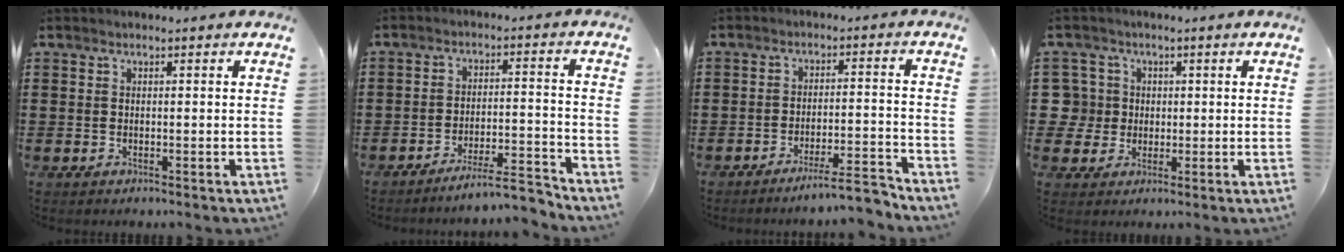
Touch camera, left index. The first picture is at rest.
{"total": 6.3, "force": [-5.8, 0.0, 2.7], "torque": [-0.044, -0.004, -0.109]}
{"total": 5.9, "force": [-5.2, -0.1, 2.9], "torque": [-0.043, -0.007, -0.096]}
{"total": 4.9, "force": [0.3, 4.8, 0.7], "torque": [-0.044, 0.014, 0.001]}